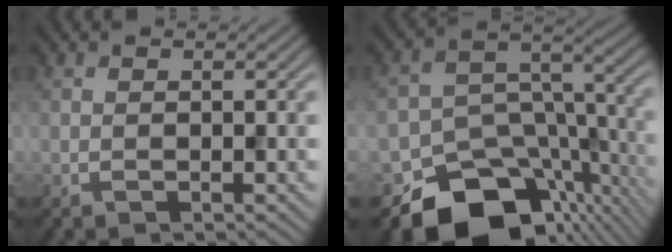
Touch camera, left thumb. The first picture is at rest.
{"total": 13.6, "force": [-8.7, 8.4, 6.3], "torque": [-0.113, -0.037, -0.130]}